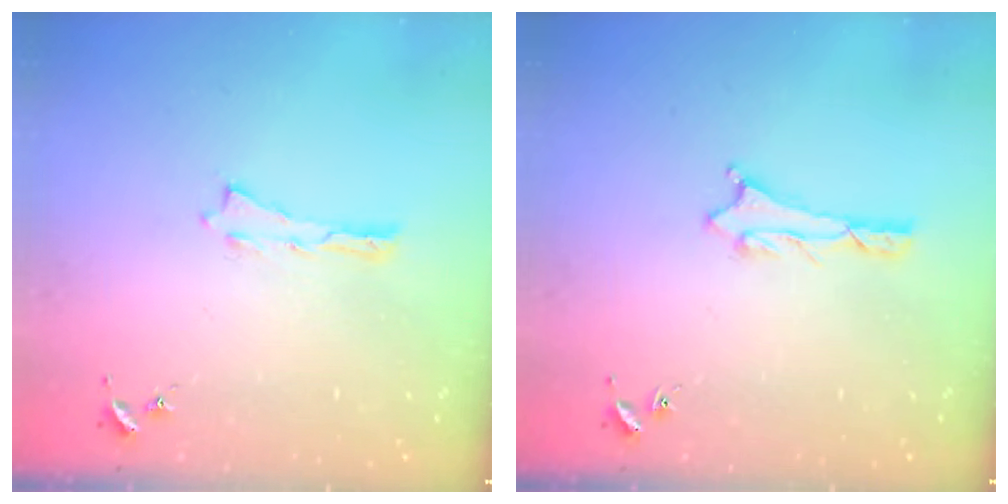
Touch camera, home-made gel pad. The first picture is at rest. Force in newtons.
{"total": 0.9, "press": 0.8, "slide": 0.1}